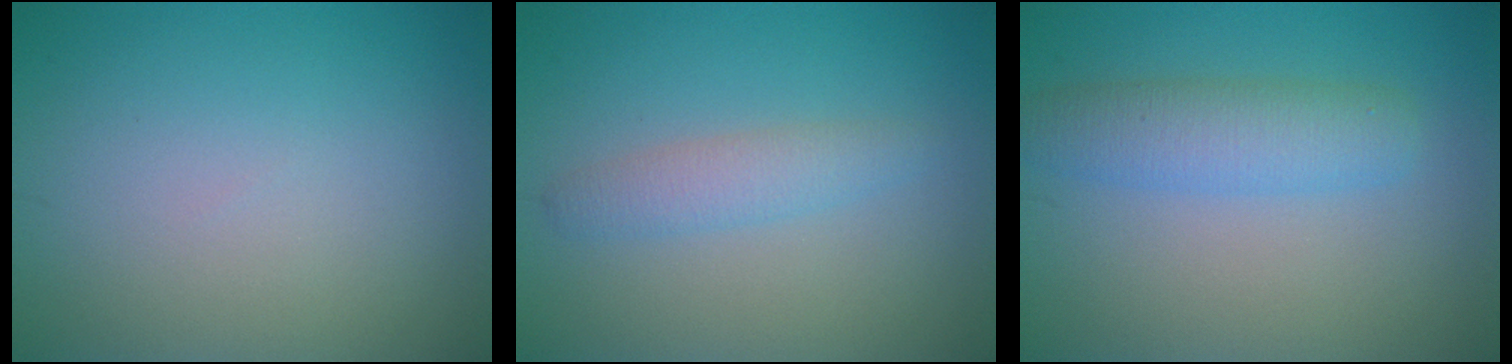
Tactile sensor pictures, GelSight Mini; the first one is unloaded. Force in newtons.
{"total": 2.1, "press": 2.1, "slide": 0.2}
{"total": 3.7, "press": 3.7, "slide": 0.1}